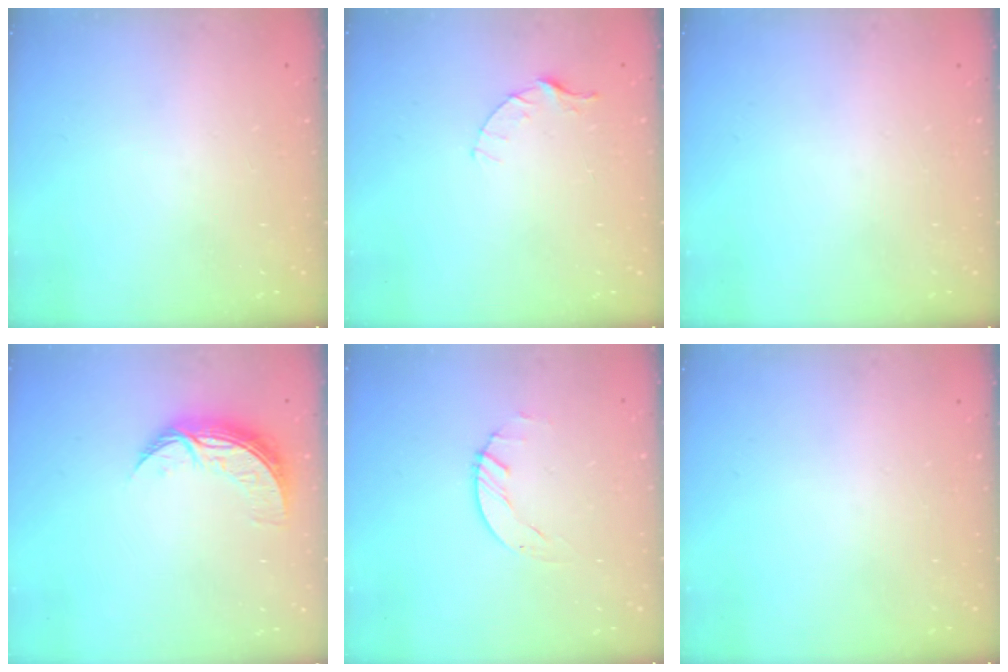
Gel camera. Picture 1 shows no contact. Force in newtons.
{"total": 3.6, "press": 3.6, "slide": 0.4}
{"total": 0.0}
{"total": 8.4, "press": 8.4, "slide": 0.4}
{"total": 0.8, "press": 0.8, "slide": 0.2}
{"total": 0.0}